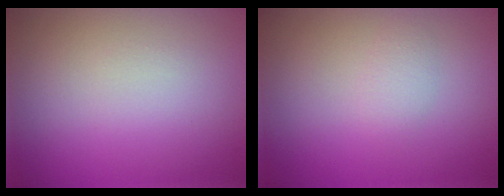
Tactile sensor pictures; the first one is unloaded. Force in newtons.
{"total": 1.2, "press": 1.2, "slide": 0.0}